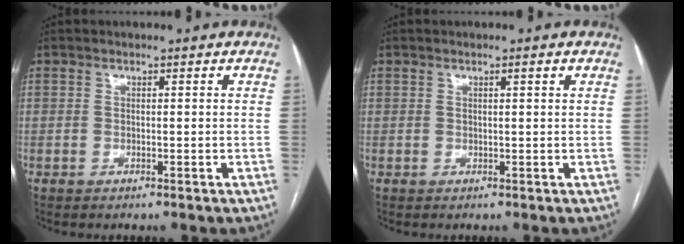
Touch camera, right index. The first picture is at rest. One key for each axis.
{"total": 1.1, "fx": 0.5, "fy": 0.0, "fz": 0.9, "tx": -0.014, "ty": 0.001, "tz": 0.007}